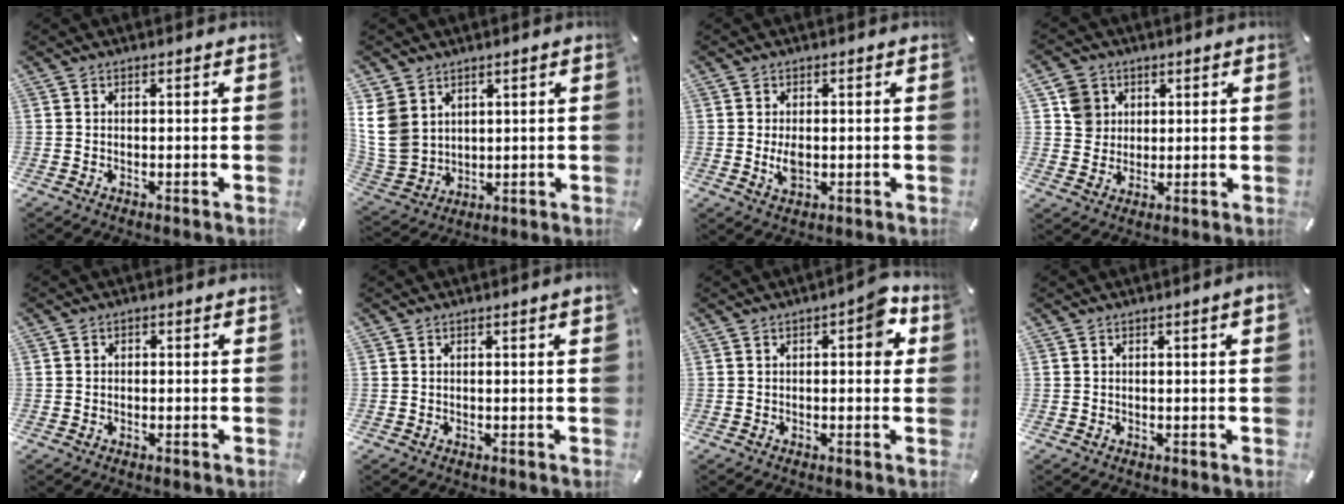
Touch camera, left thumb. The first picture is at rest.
{"total": 10.9, "force": [3.6, 9.1, 4.7], "torque": [-0.142, -0.019, 0.068]}
{"total": 3.4, "force": [-0.2, 2.2, 2.5], "torque": [-0.054, -0.005, -0.007]}
{"total": 6.4, "force": [1.9, 6.1, 1.0], "torque": [-0.014, 0.006, 0.036]}
{"total": 1.0, "force": [-0.2, 1.0, -0.1], "torque": [0.002, 0.006, -0.007]}
{"total": 0.8, "force": [0.3, 0.1, 0.7], "torque": [-0.012, 0.002, 0.005]}
{"total": 6.3, "force": [1.5, 3.1, 5.3], "torque": [-0.056, -0.002, 0.015]}
{"total": 1.4, "force": [0.4, 0.3, 1.3], "torque": [-0.024, 0.001, 0.005]}